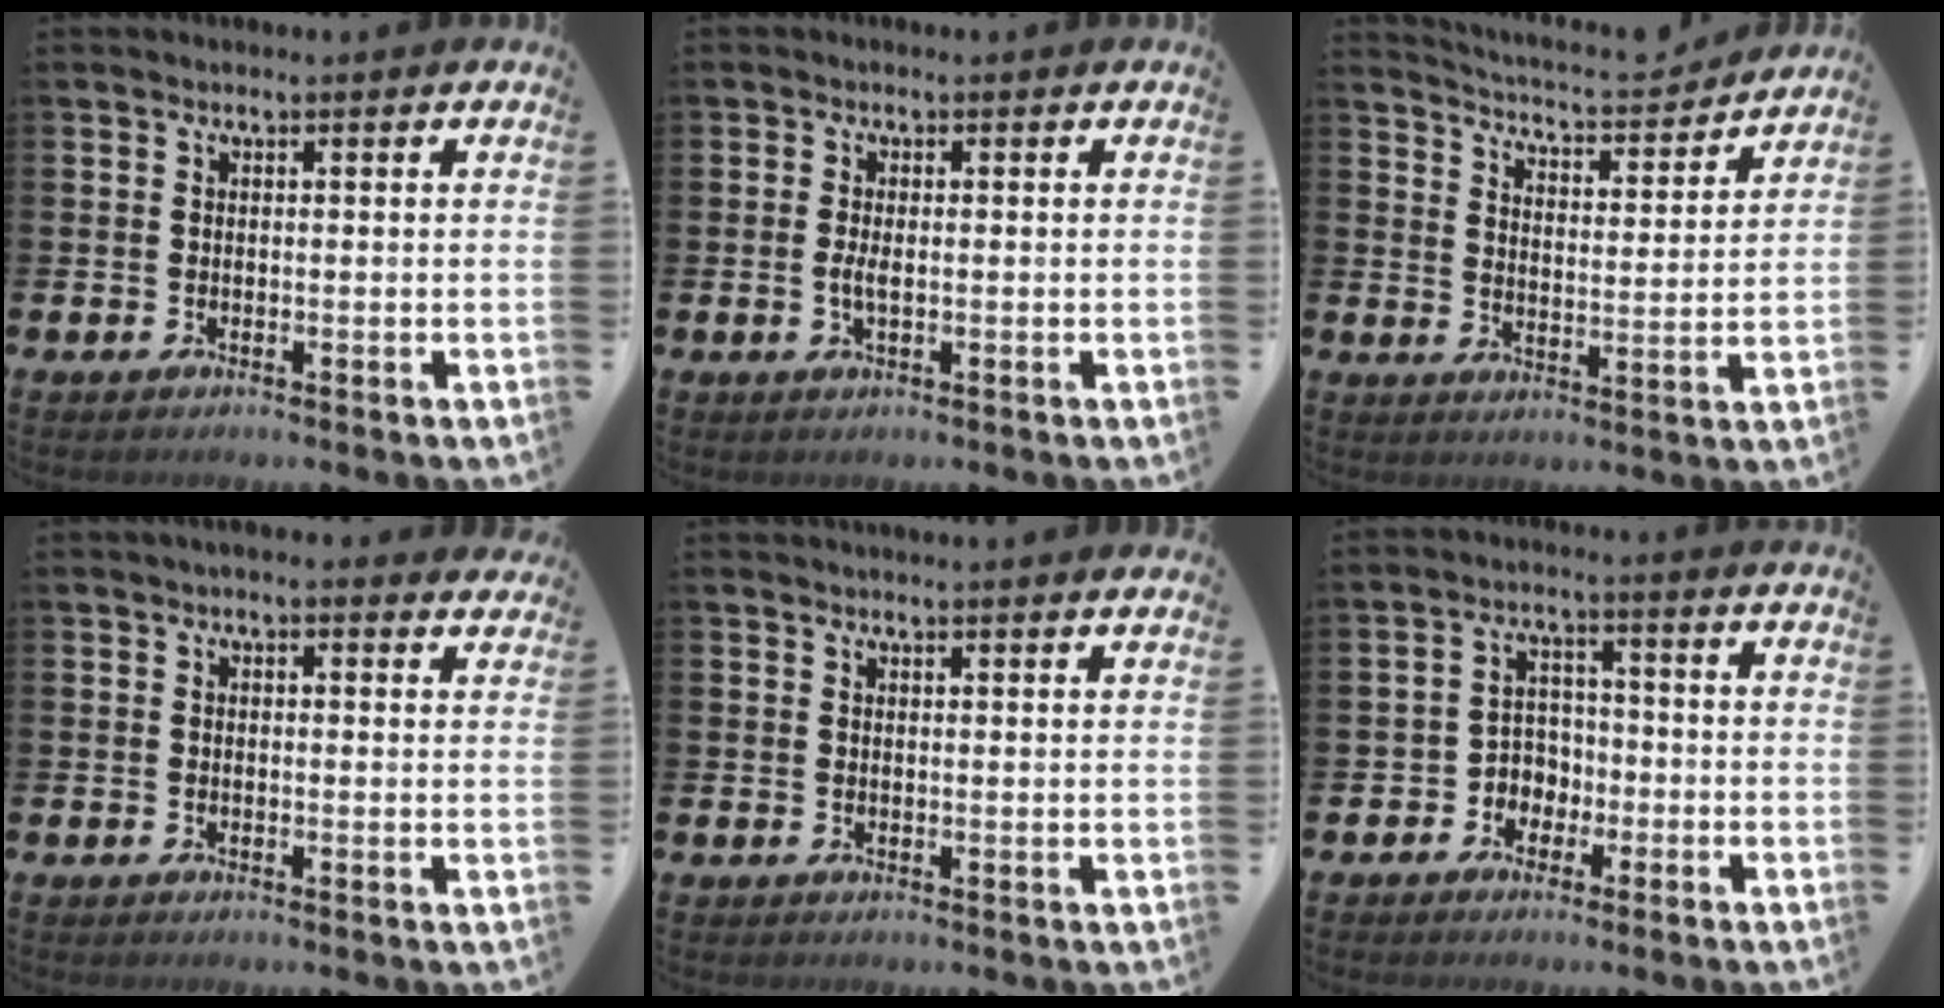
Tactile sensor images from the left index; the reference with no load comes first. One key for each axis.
{"total": 1.7, "fx": -0.2, "fy": 0.6, "fz": 1.6, "tx": -0.024, "ty": -0.001, "tz": -0.007}
{"total": 5.2, "fx": 5.1, "fy": 0.5, "fz": 0.7, "tx": -0.033, "ty": -0.044, "tz": 0.083}
{"total": 2.1, "fx": 2.1, "fy": 0.2, "fz": 0.3, "tx": -0.003, "ty": -0.008, "tz": 0.036}
{"total": 2.0, "fx": 2.0, "fy": -0.4, "fz": -0.3, "tx": 0.011, "ty": -0.013, "tz": 0.036}
{"total": 3.4, "fx": -1.6, "fy": 2.9, "fz": 0.6, "tx": -0.026, "ty": 0.000, "tz": -0.040}